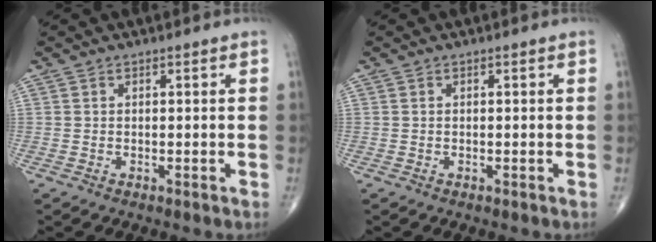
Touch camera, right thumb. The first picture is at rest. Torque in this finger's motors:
{"motor_torque": [0.24, -0.35, -0.06, -0.10, 0.00]}